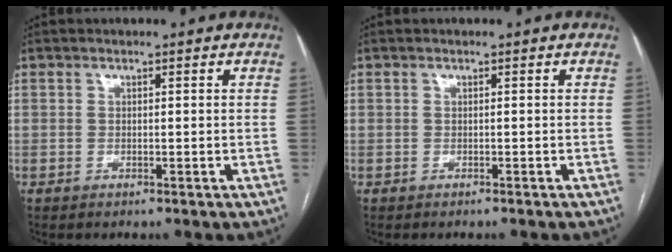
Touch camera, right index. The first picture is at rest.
{"total": 0.5, "force": [-0.5, 0.1, 0.1], "torque": [0.000, 0.001, -0.008]}